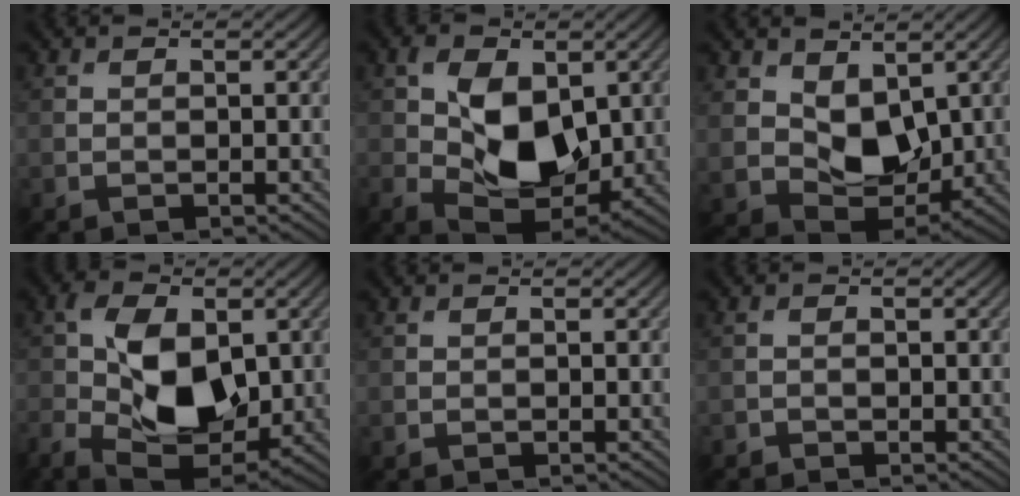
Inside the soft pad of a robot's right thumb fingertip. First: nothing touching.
{"total": 9.8, "force": [0.6, 6.5, 7.3], "torque": [-0.143, -0.019, 0.018]}
{"total": 8.2, "force": [2.6, 5.7, 5.3], "torque": [-0.122, -0.015, 0.045]}
{"total": 11.5, "force": [-0.7, 6.9, 9.2], "torque": [-0.182, -0.008, -0.014]}
{"total": 0.0}
{"total": 0.7, "force": [-0.6, 0.2, 0.0], "torque": [0.000, -0.002, -0.013]}